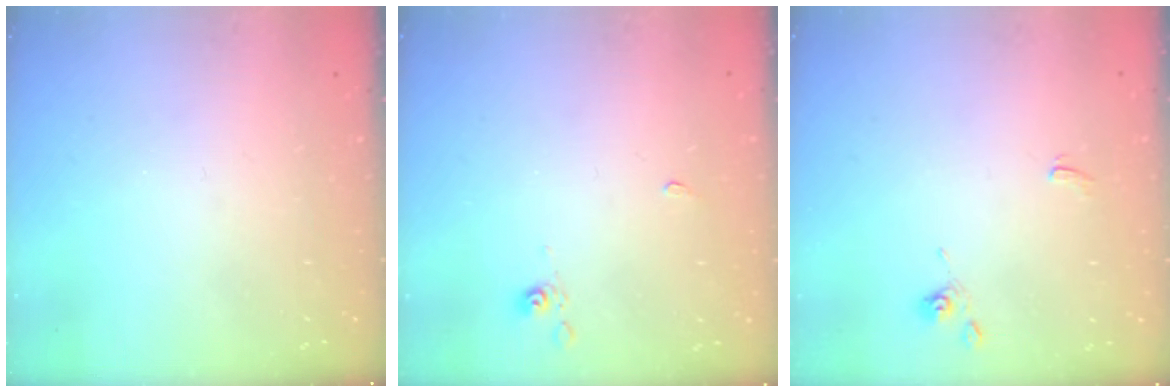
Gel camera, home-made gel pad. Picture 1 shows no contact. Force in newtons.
{"total": 2.9, "press": 2.9, "slide": 0.6}
{"total": 0.6, "press": 0.5, "slide": 0.3}